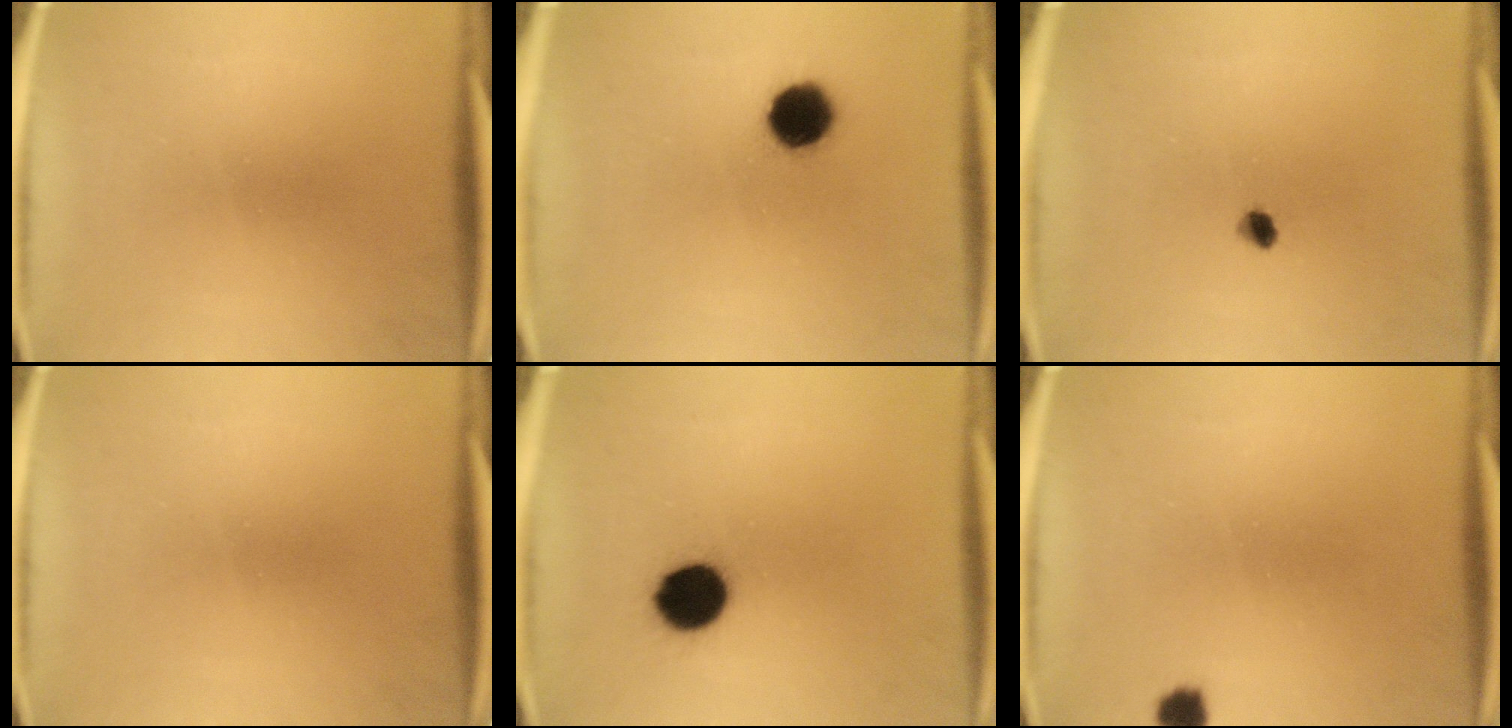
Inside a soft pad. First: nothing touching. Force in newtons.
{"total": 8.9}
{"total": 1.9}
{"total": 0.0}
{"total": 10.3}
{"total": 2.2}